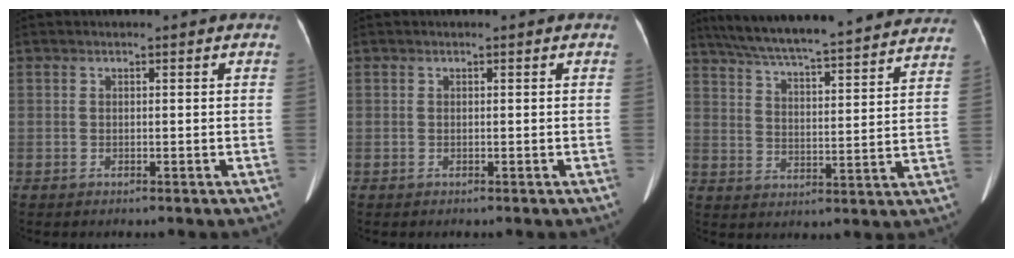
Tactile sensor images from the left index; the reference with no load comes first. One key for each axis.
{"total": 0.0}
{"total": 31.3, "fx": 28.1, "fy": 3.2, "fz": 13.4, "tx": -0.224, "ty": -0.023, "tz": 0.364}